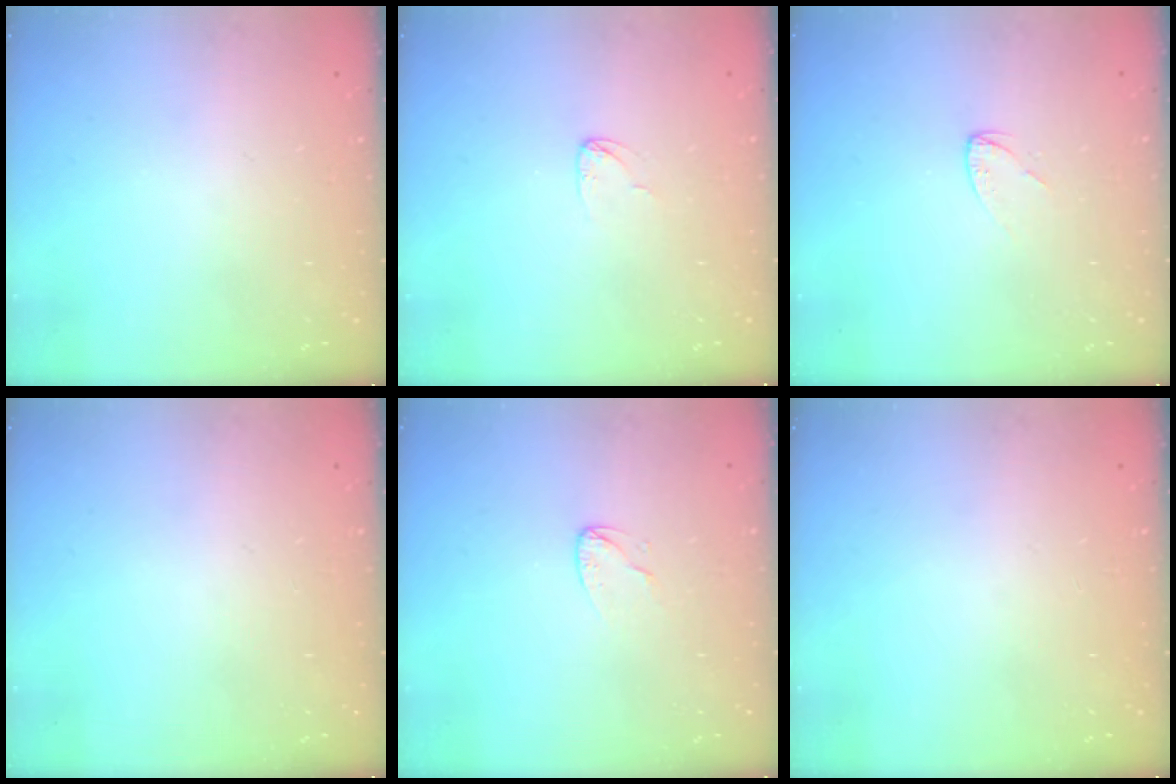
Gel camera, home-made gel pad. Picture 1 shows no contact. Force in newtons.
{"total": 2.6, "press": 2.6, "slide": 0.1}
{"total": 2.5, "press": 2.5, "slide": 0.2}
{"total": 0.0}
{"total": 3.7, "press": 3.7, "slide": 0.5}
{"total": 0.0}